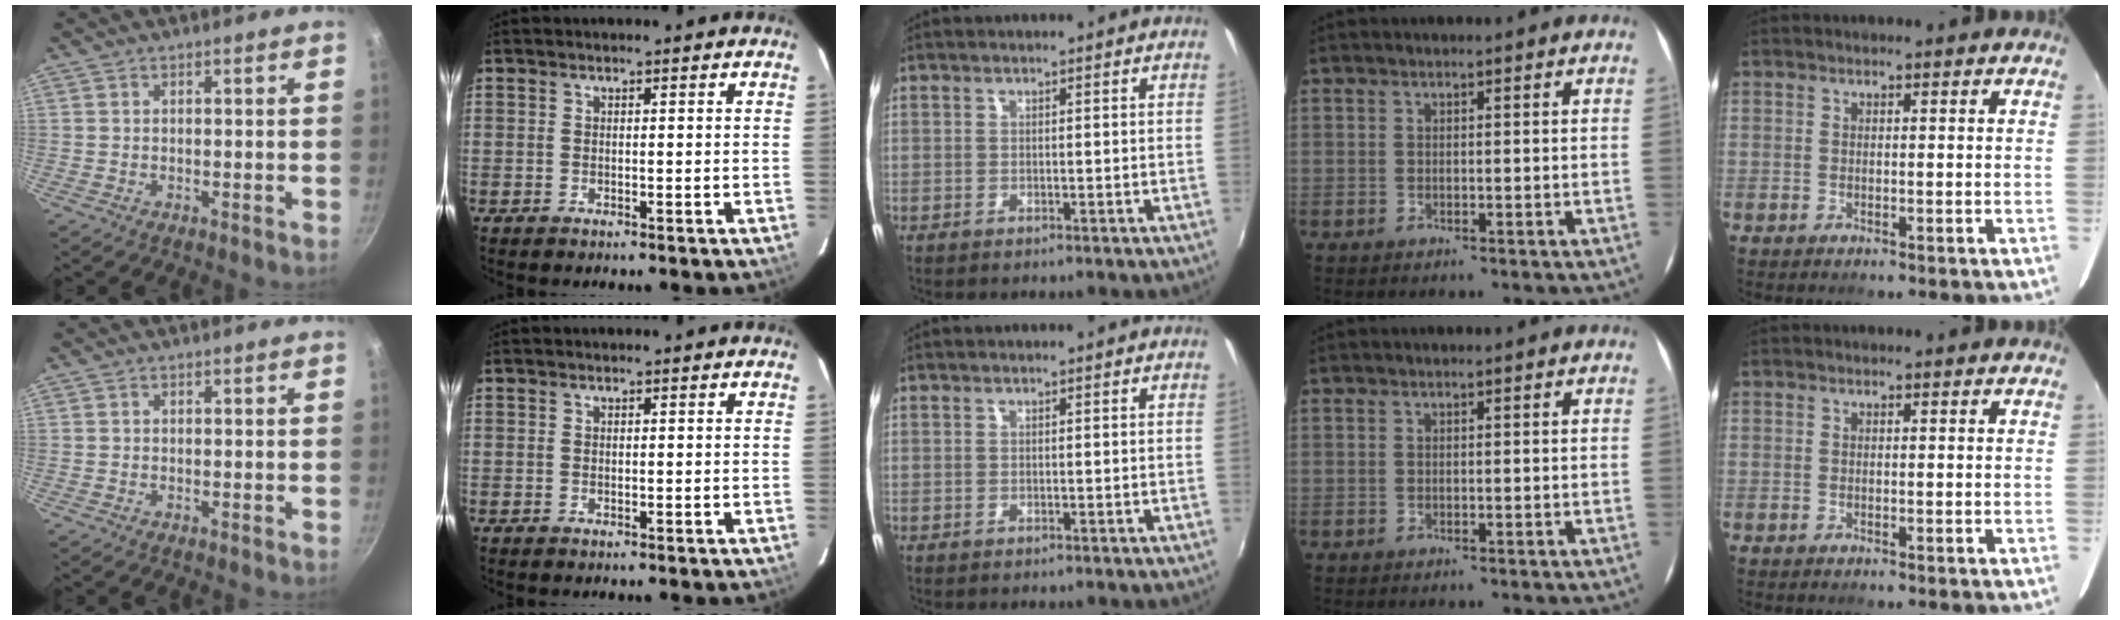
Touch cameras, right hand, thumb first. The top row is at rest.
{}